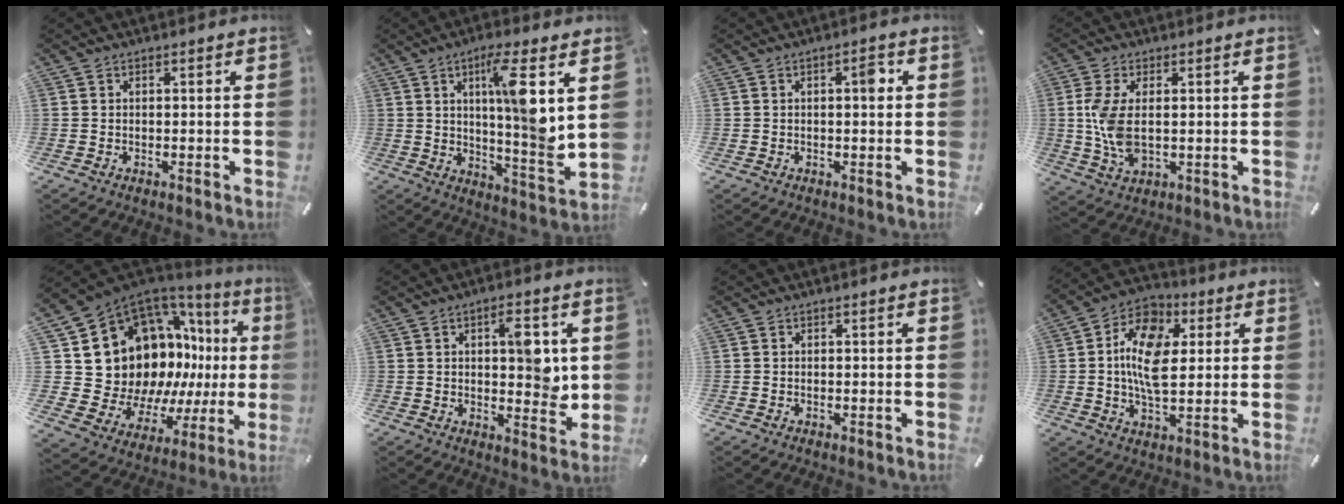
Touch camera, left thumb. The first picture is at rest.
{"total": 13.4, "force": [4.5, 1.4, 12.5], "torque": [-0.189, -0.027, 0.065]}
{"total": 3.3, "force": [0.6, 1.2, 3.1], "torque": [-0.030, -0.001, -0.001]}
{"total": 8.1, "force": [0.6, 4.3, 6.9], "torque": [-0.168, -0.003, 0.005]}
{"total": 21.1, "force": [5.3, 16.4, 12.1], "torque": [-0.184, -0.098, 0.156]}
{"total": 9.2, "force": [2.1, 4.3, 7.8], "torque": [-0.091, -0.015, 0.029]}
{"total": 0.0}
{"total": 13.8, "force": [1.7, 8.8, 10.4], "torque": [-0.207, 0.005, 0.026]}